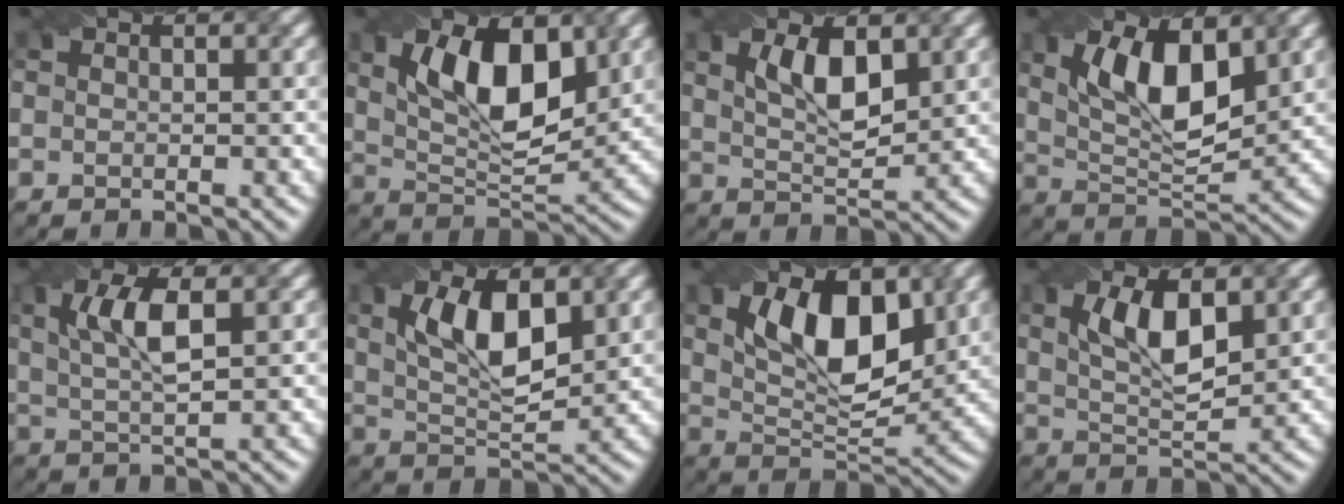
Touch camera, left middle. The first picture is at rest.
{"total": 8.9, "force": [2.8, 4.0, 7.4], "torque": [-0.128, 0.003, 0.047]}
{"total": 4.8, "force": [1.9, 2.0, 4.0], "torque": [-0.079, -0.002, 0.036]}
{"total": 8.5, "force": [2.8, 3.7, 7.2], "torque": [-0.133, 0.003, 0.049]}
{"total": 5.0, "force": [1.6, 1.4, 4.5], "torque": [-0.089, 0.002, 0.031]}
{"total": 7.1, "force": [2.2, 3.0, 6.1], "torque": [-0.115, 0.002, 0.042]}
{"total": 8.7, "force": [2.9, 4.2, 7.0], "torque": [-0.118, 0.002, 0.049]}
{"total": 6.0, "force": [2.0, 2.4, 5.1], "torque": [-0.103, 0.001, 0.038]}